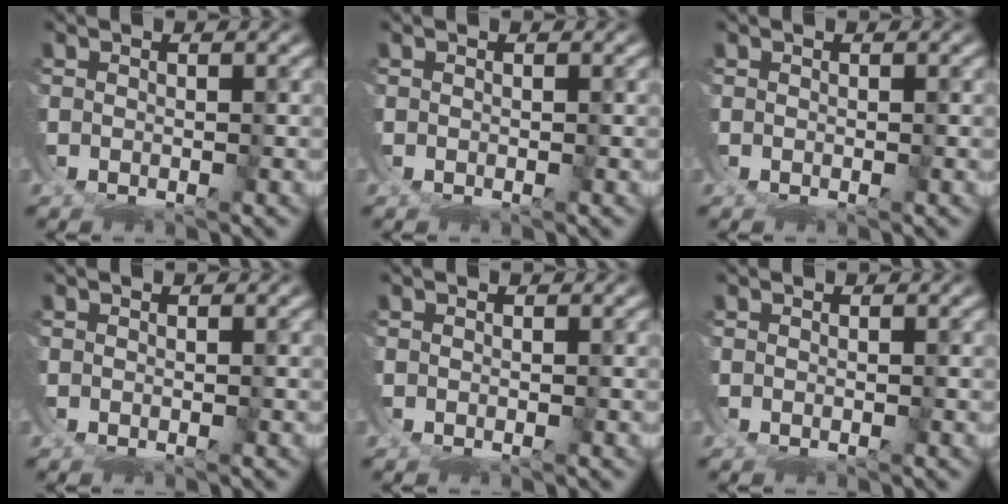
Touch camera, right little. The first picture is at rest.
{"total": 0.0}
{"total": 0.0}
{"total": 0.0}
{"total": 0.0}
{"total": 0.0}